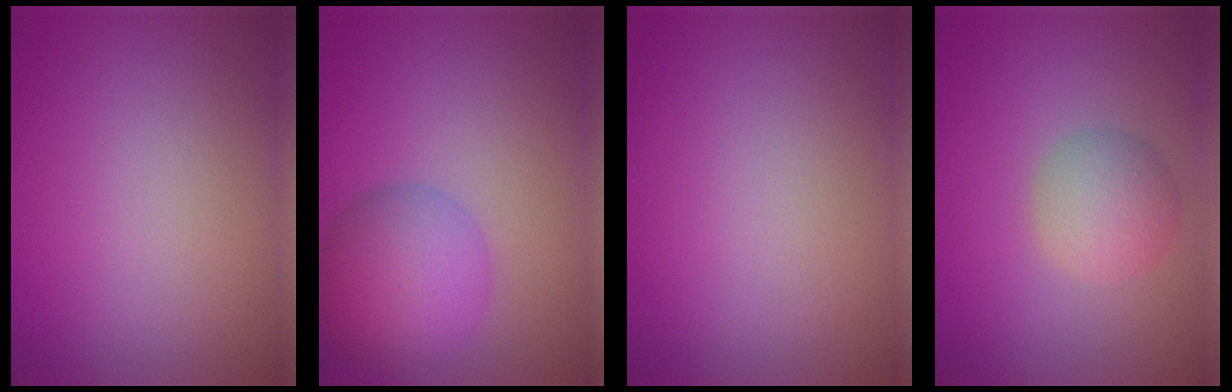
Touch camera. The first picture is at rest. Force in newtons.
{"total": 6.2, "press": 6.2, "slide": 0.3}
{"total": 0.0}
{"total": 3.4, "press": 3.4, "slide": 0.0}